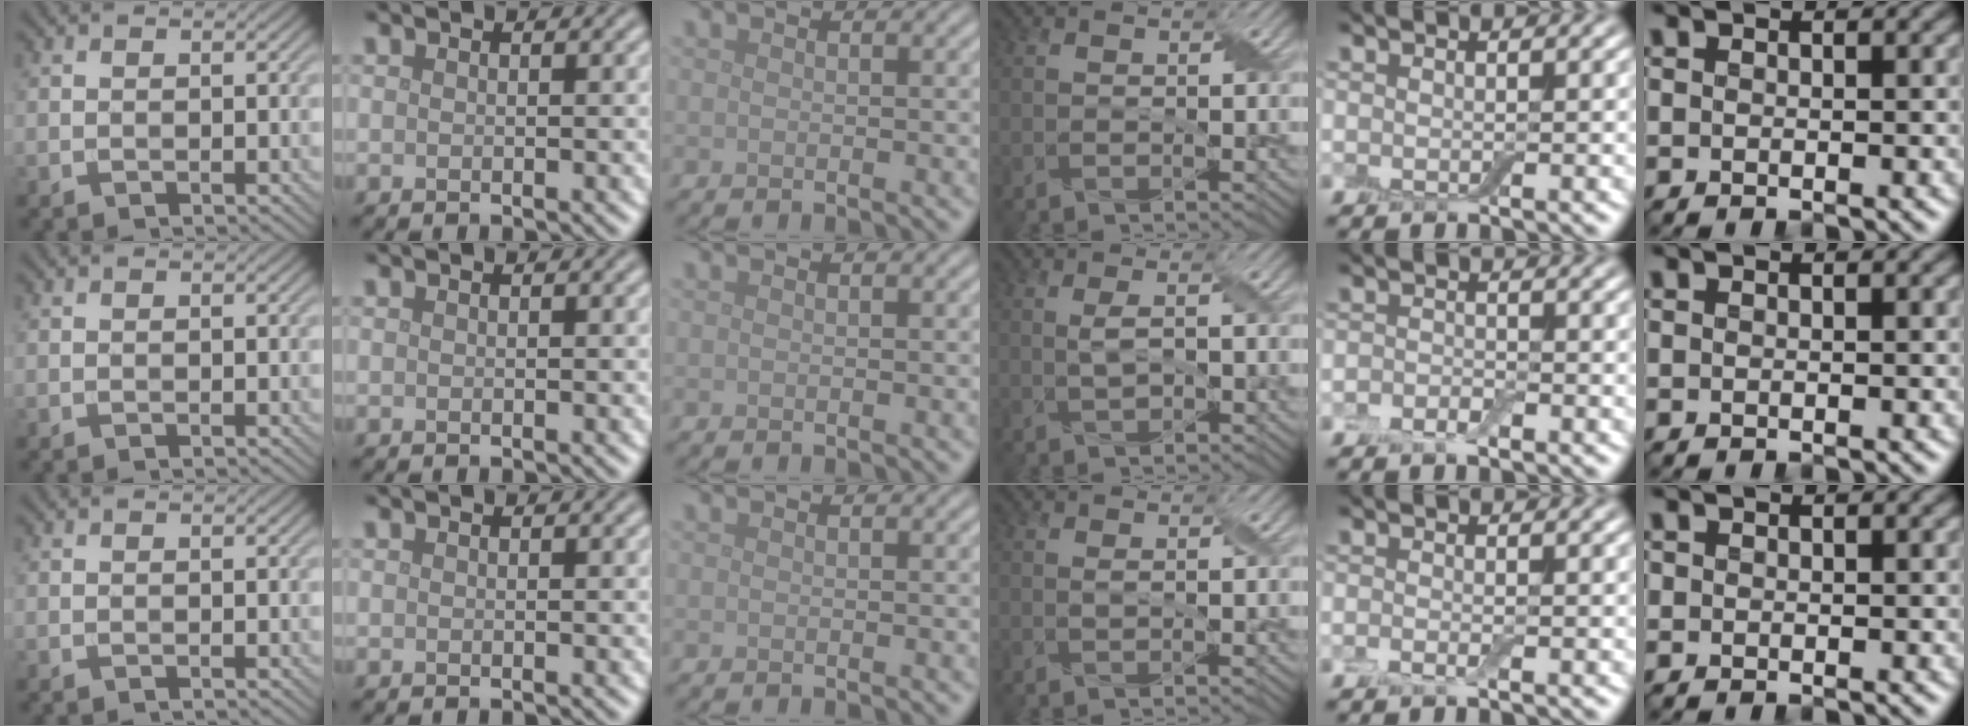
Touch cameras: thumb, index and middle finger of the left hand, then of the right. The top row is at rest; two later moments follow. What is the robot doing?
{"motion": "fold", "object": "aluminum foil"}